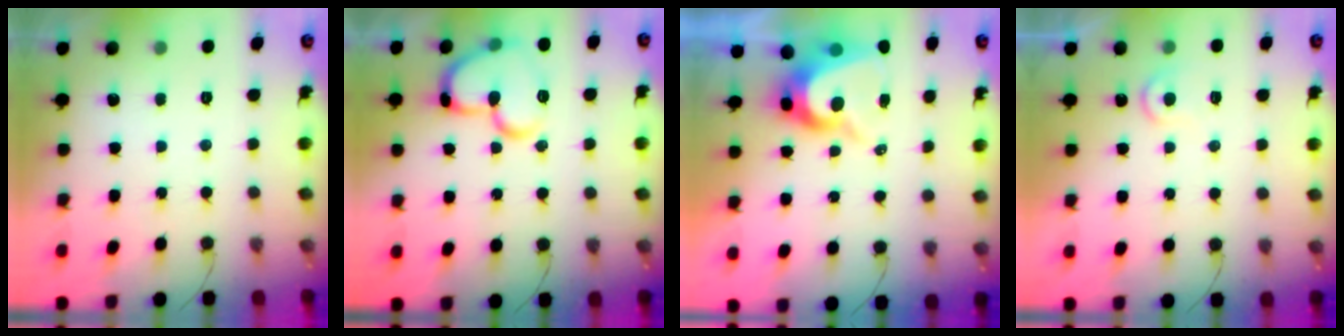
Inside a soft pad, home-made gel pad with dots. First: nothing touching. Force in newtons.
{"total": 17.1, "press": 17.0, "slide": 1.6}
{"total": 9.8, "press": 9.7, "slide": 0.9}
{"total": 5.0, "press": 5.0, "slide": 0.5}